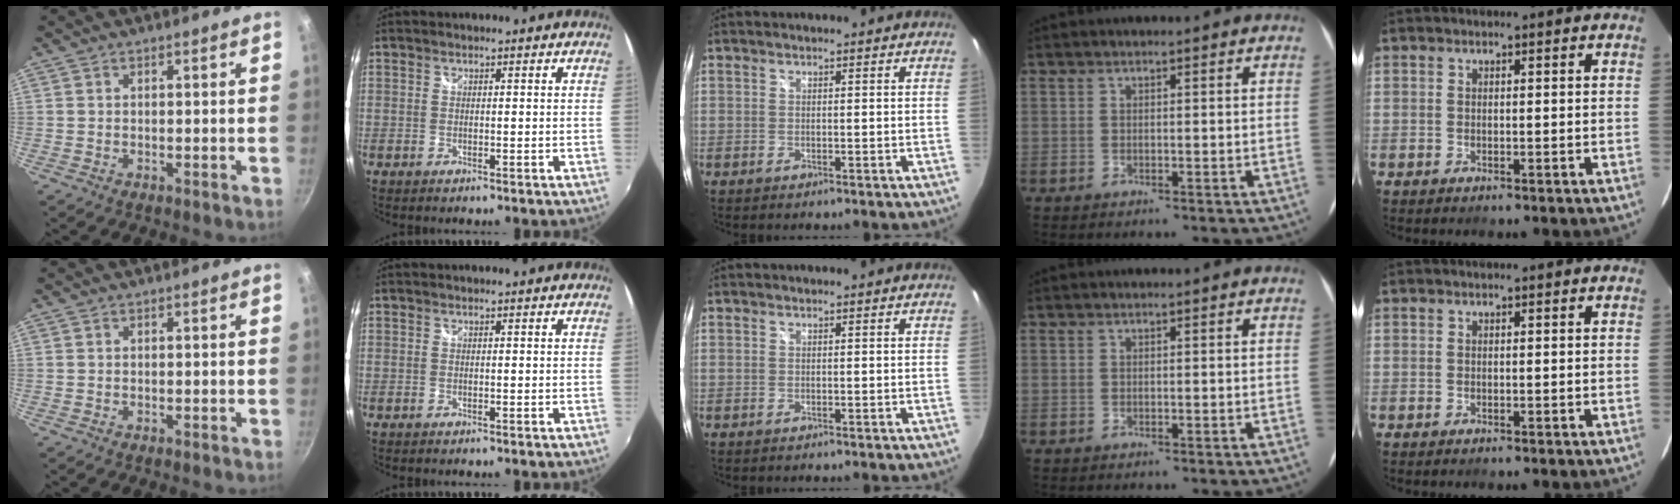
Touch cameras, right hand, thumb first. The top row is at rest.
{}